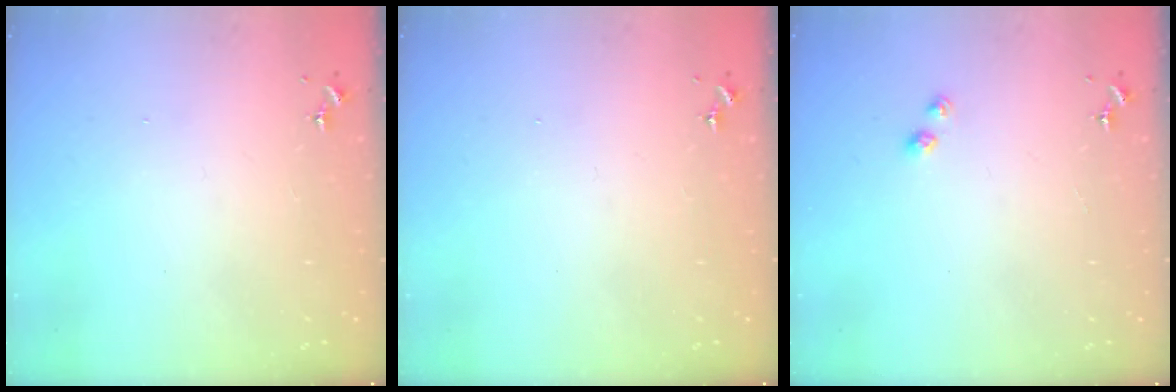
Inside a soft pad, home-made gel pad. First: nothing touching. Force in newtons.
{"total": 0.0}
{"total": 2.6, "press": 2.6, "slide": 0.3}